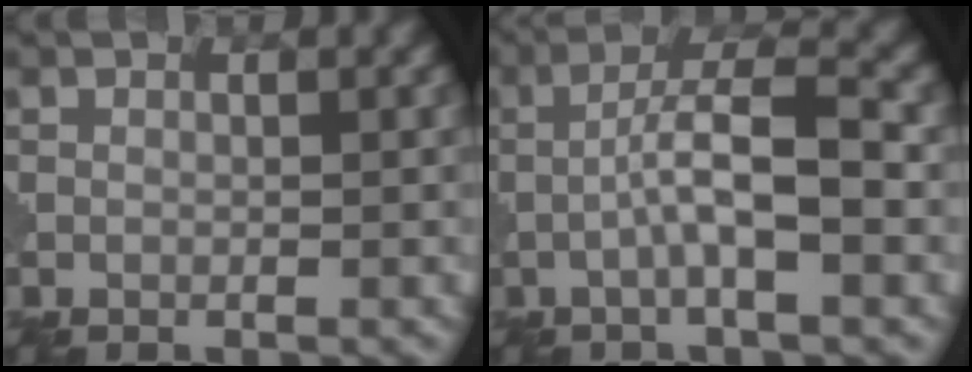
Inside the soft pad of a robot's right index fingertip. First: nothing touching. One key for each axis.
{"total": 5.5, "fx": -0.9, "fy": 1.0, "fz": 5.3, "tx": -0.093, "ty": 0.017, "tz": -0.024}